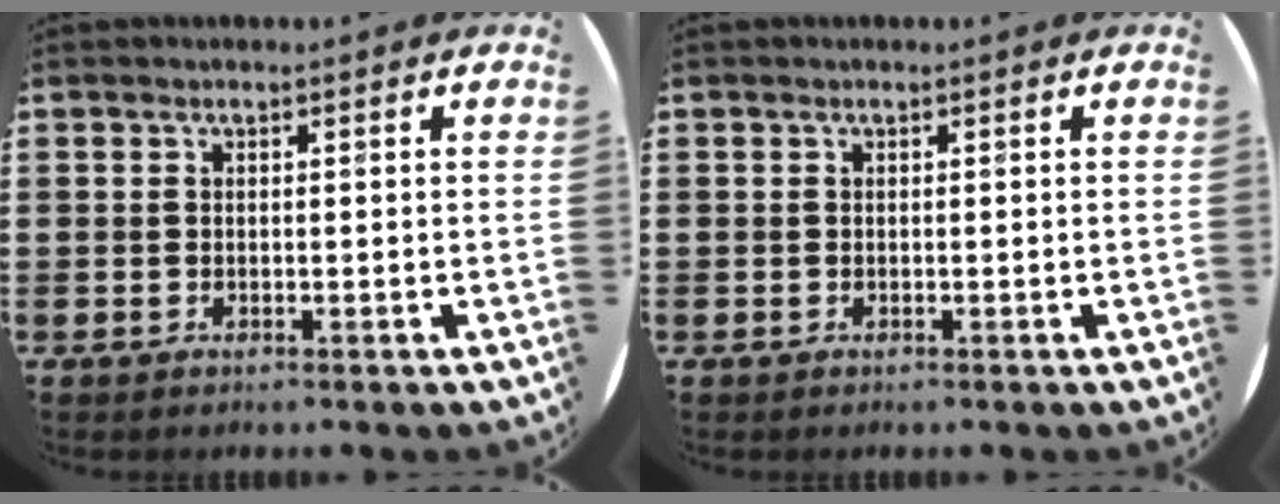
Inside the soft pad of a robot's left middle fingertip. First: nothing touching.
{"total": 0.0}